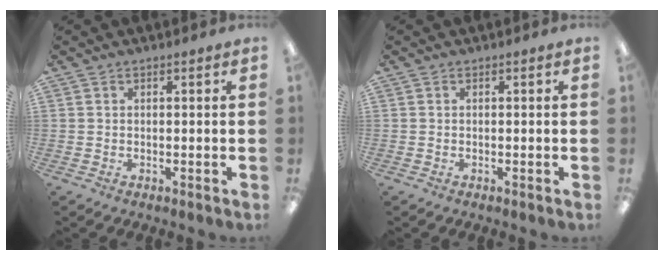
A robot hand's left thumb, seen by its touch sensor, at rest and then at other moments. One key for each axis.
{"total": 0.0}